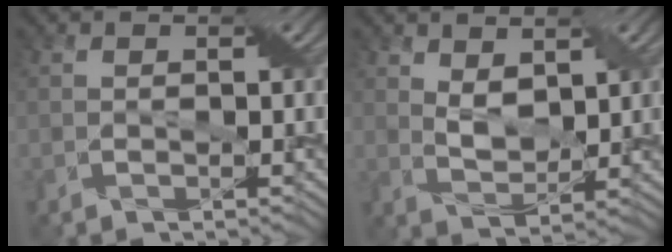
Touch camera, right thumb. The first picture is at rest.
{"total": 3.8, "force": [2.1, 2.1, 2.5], "torque": [-0.058, -0.006, 0.042]}